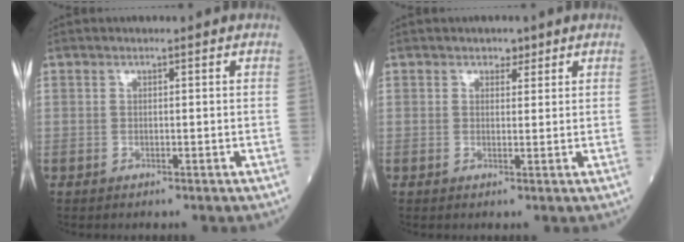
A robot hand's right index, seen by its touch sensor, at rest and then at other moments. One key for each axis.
{"total": 1.5, "fx": 1.0, "fy": 1.0, "fz": 0.5, "tx": -0.002, "ty": -0.001, "tz": 0.012}